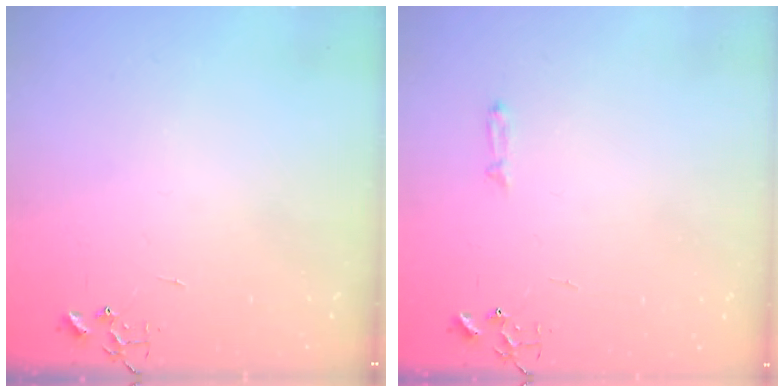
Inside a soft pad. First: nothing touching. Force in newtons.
{"total": 3.0, "press": 2.9, "slide": 0.5}